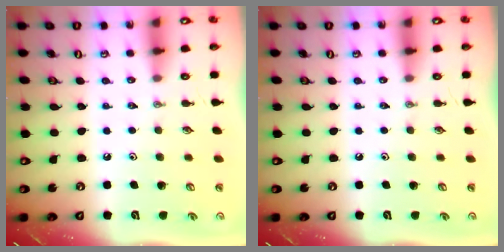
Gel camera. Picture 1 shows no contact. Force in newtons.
{"total": 0.0}